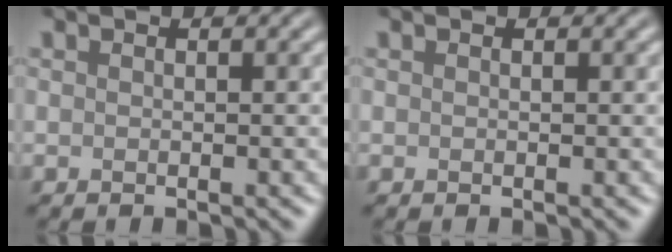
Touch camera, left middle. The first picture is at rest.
{"total": 0.0}